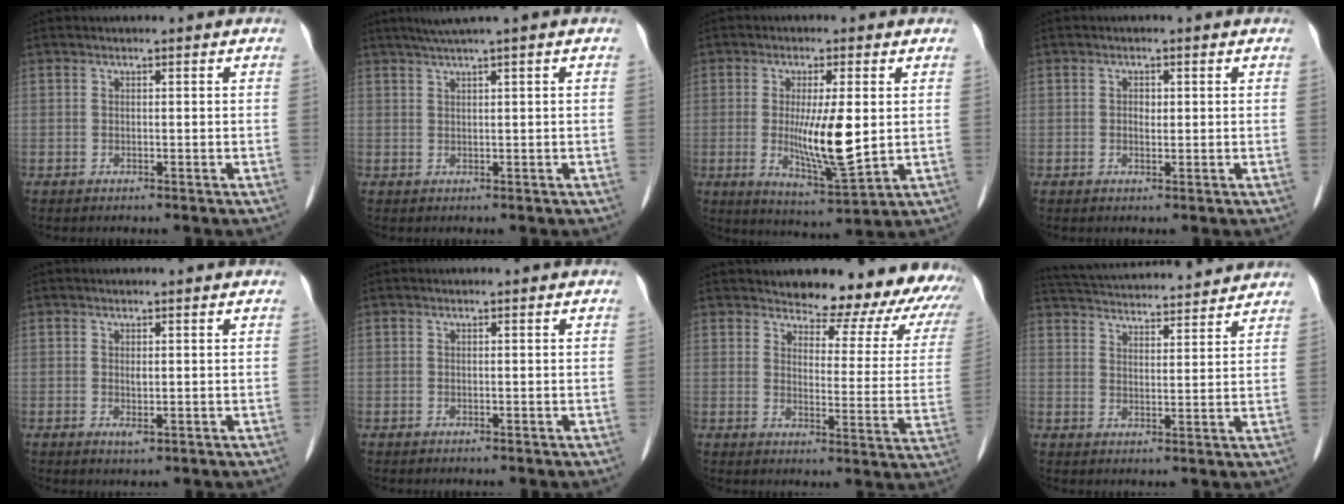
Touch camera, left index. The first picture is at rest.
{"total": 2.8, "force": [1.9, -0.8, 1.9], "torque": [-0.041, 0.008, 0.042]}
{"total": 9.4, "force": [0.2, 1.6, 9.3], "torque": [-0.166, -0.021, 0.007]}
{"total": 1.2, "force": [0.2, 0.8, 0.9], "torque": [-0.016, 0.001, 0.003]}
{"total": 1.5, "force": [0.2, 0.5, 1.4], "torque": [-0.028, -0.004, 0.009]}
{"total": 0.0}
{"total": 18.4, "force": [16.6, 4.9, 6.4], "torque": [-0.047, -0.059, 0.173]}
{"total": 20.5, "force": [19.2, 3.1, 6.6], "torque": [-0.121, 0.036, 0.272]}